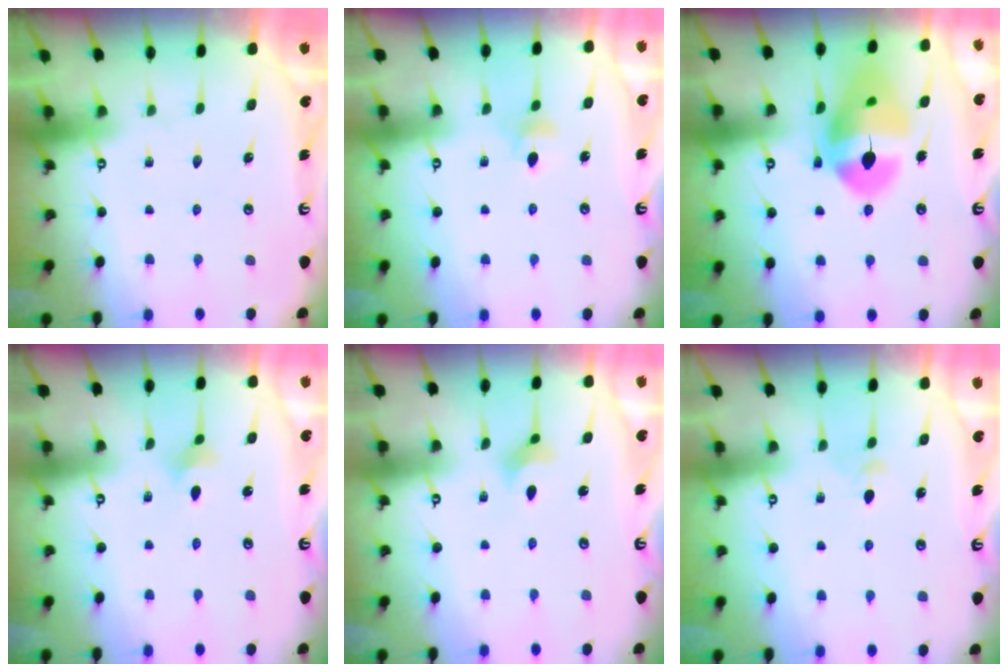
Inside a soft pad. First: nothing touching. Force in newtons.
{"total": 5.2, "press": 5.1, "slide": 1.0}
{"total": 15.3, "press": 15.2, "slide": 1.8}
{"total": 2.9, "press": 2.8, "slide": 0.6}
{"total": 2.2, "press": 2.2, "slide": 0.2}
{"total": 2.5, "press": 2.4, "slide": 0.6}